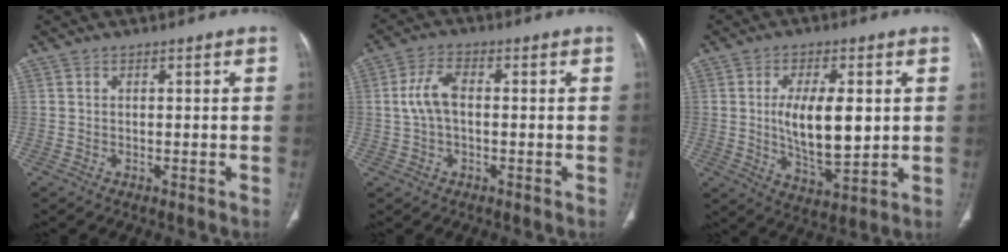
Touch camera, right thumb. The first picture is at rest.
{"total": 5.8, "force": [0.1, 3.2, 4.9], "torque": [-0.106, 0.017, -0.002]}
{"total": 12.2, "force": [1.2, 5.2, 11.0], "torque": [-0.173, -0.021, 0.025]}